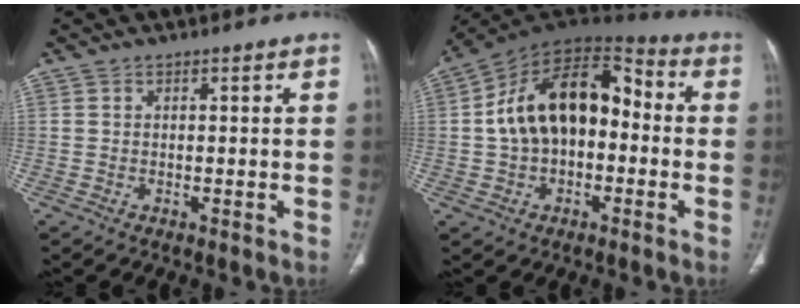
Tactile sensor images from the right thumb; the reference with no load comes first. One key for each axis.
{"total": 18.3, "fx": -0.2, "fy": 11.7, "fz": 14.1, "tx": -0.206, "ty": 0.052, "tz": -0.013}